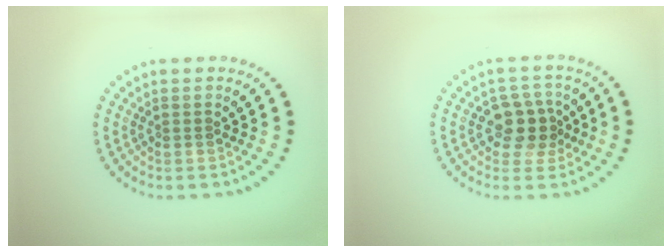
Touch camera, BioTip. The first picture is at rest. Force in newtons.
{"total": 3.7, "press": 3.4, "slide": 1.4}